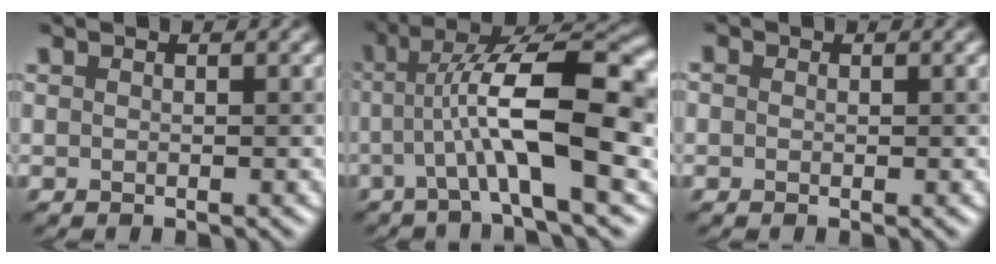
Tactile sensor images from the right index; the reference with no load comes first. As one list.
[{"total": 10.7, "force": [-0.6, 2.8, 10.3], "torque": [-0.174, 0.021, -0.018]}, {"total": 0.7, "force": [0.2, 0.6, 0.2], "torque": [-0.003, -0.004, -0.001]}]